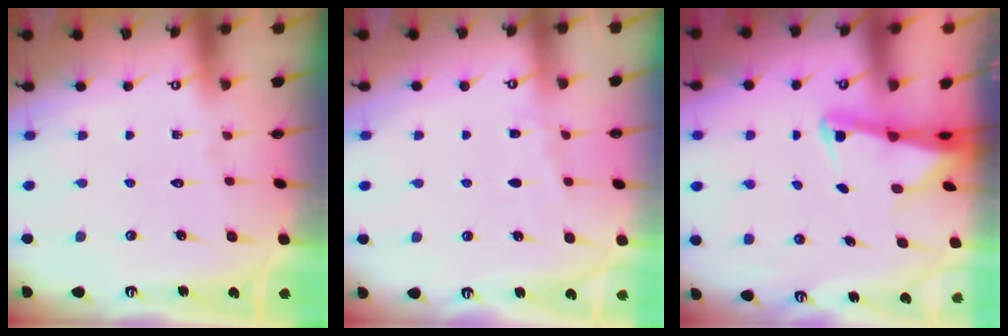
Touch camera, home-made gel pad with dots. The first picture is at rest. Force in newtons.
{"total": 4.3, "press": 4.3, "slide": 0.4}
{"total": 2.7, "press": 2.7, "slide": 0.5}